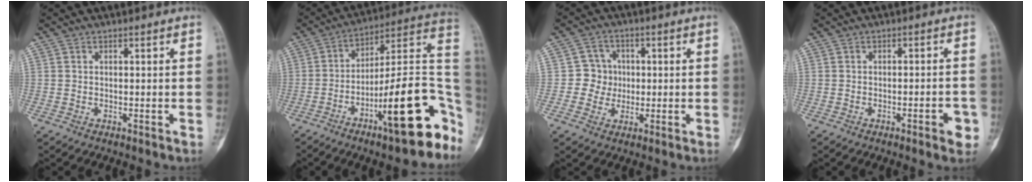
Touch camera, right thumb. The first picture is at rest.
{"total": 23.7, "force": [-9.5, 5.8, 20.9], "torque": [-0.233, 0.056, -0.139]}
{"total": 5.2, "force": [-0.1, 5.1, 0.8], "torque": [0.027, 0.014, -0.008]}
{"total": 4.2, "force": [-1.9, 1.2, 3.6], "torque": [-0.039, 0.012, -0.021]}